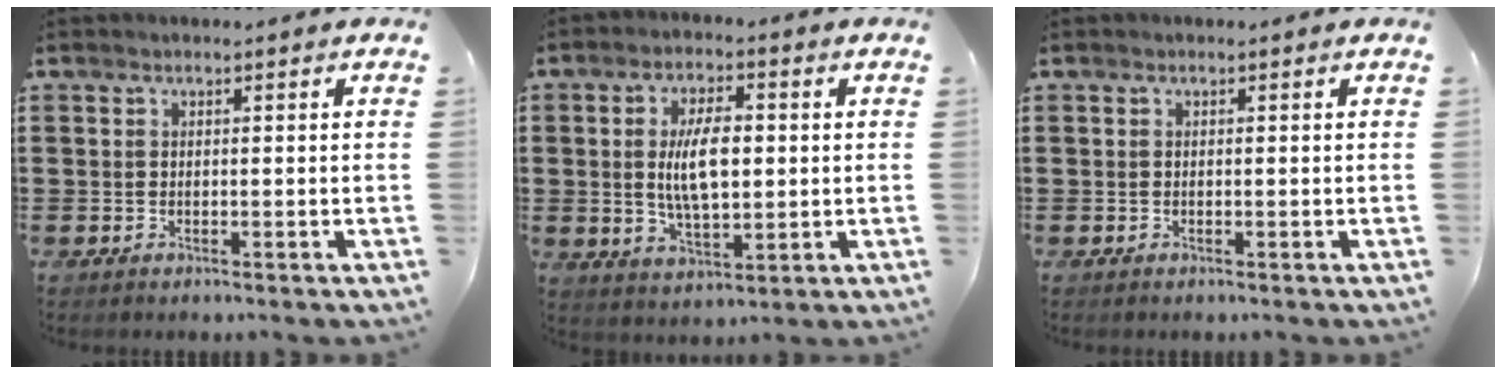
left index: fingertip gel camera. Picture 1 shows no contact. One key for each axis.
{"total": 8.6, "fx": 0.6, "fy": 3.7, "fz": 7.8, "tx": -0.152, "ty": 0.005, "tz": 0.006}
{"total": 0.0}